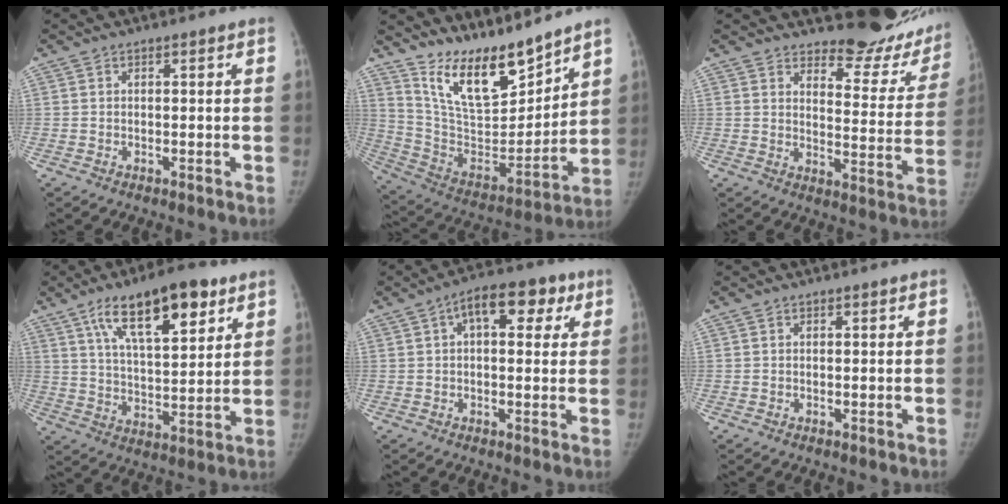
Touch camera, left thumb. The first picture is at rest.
{"total": 17.1, "force": [14.3, 4.9, 8.1], "torque": [-0.097, -0.105, 0.271]}
{"total": 17.1, "force": [15.7, 5.4, 4.1], "torque": [0.012, -0.154, 0.180]}
{"total": 17.4, "force": [9.4, 6.5, 13.1], "torque": [-0.178, -0.031, 0.158]}
{"total": 10.7, "force": [4.0, 5.7, 8.2], "torque": [-0.087, 0.020, 0.050]}
{"total": 0.0}